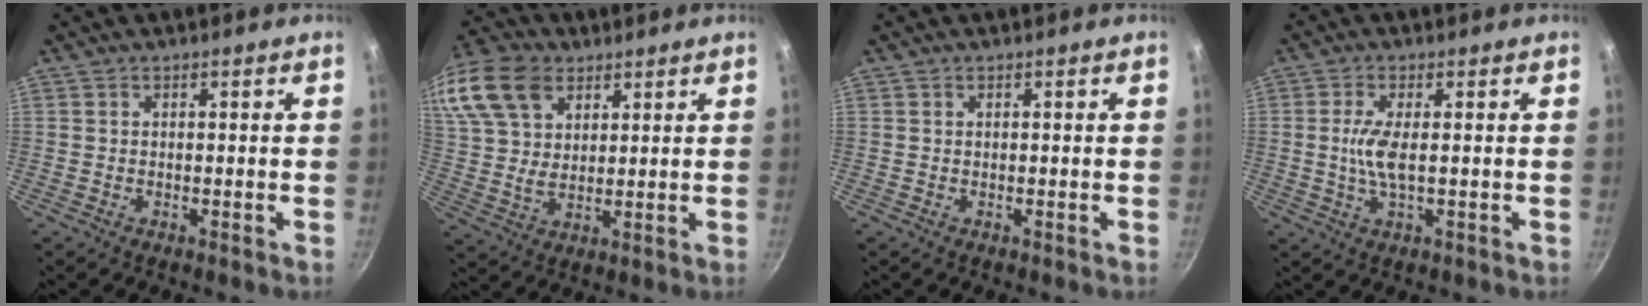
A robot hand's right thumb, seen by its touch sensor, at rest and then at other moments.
{"total": 21.2, "force": [10.9, 13.7, 11.9], "torque": [-0.274, 0.024, 0.207]}
{"total": 0.0}
{"total": 5.0, "force": [0.1, 1.3, 4.8], "torque": [-0.113, -0.001, 0.001]}